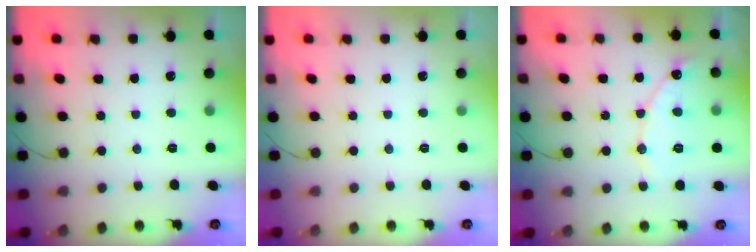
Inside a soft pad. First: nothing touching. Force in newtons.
{"total": 0.0}
{"total": 8.8, "press": 8.7, "slide": 0.9}